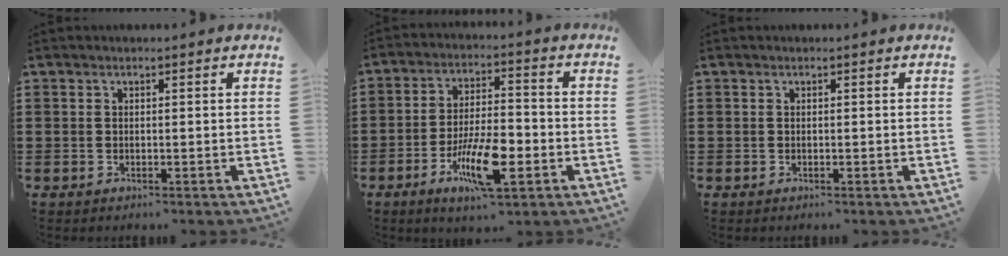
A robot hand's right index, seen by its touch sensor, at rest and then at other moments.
{"total": 10.2, "force": [-4.1, 3.3, 8.7], "torque": [-0.175, -0.006, -0.073]}
{"total": 0.0}